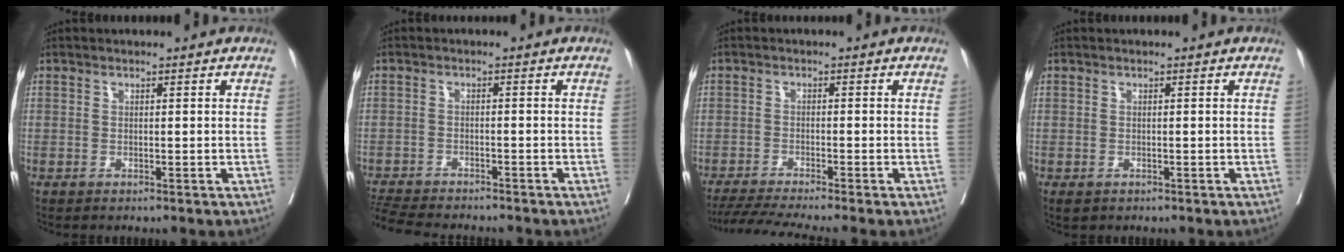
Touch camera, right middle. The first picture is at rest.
{"total": 9.4, "force": [-8.7, 1.1, 3.4], "torque": [-0.055, -0.010, -0.137]}
{"total": 7.4, "force": [-6.4, -1.3, 3.4], "torque": [-0.051, -0.020, -0.105]}
{"total": 1.3, "force": [-0.8, 0.9, 0.5], "torque": [-0.011, -0.002, -0.005]}